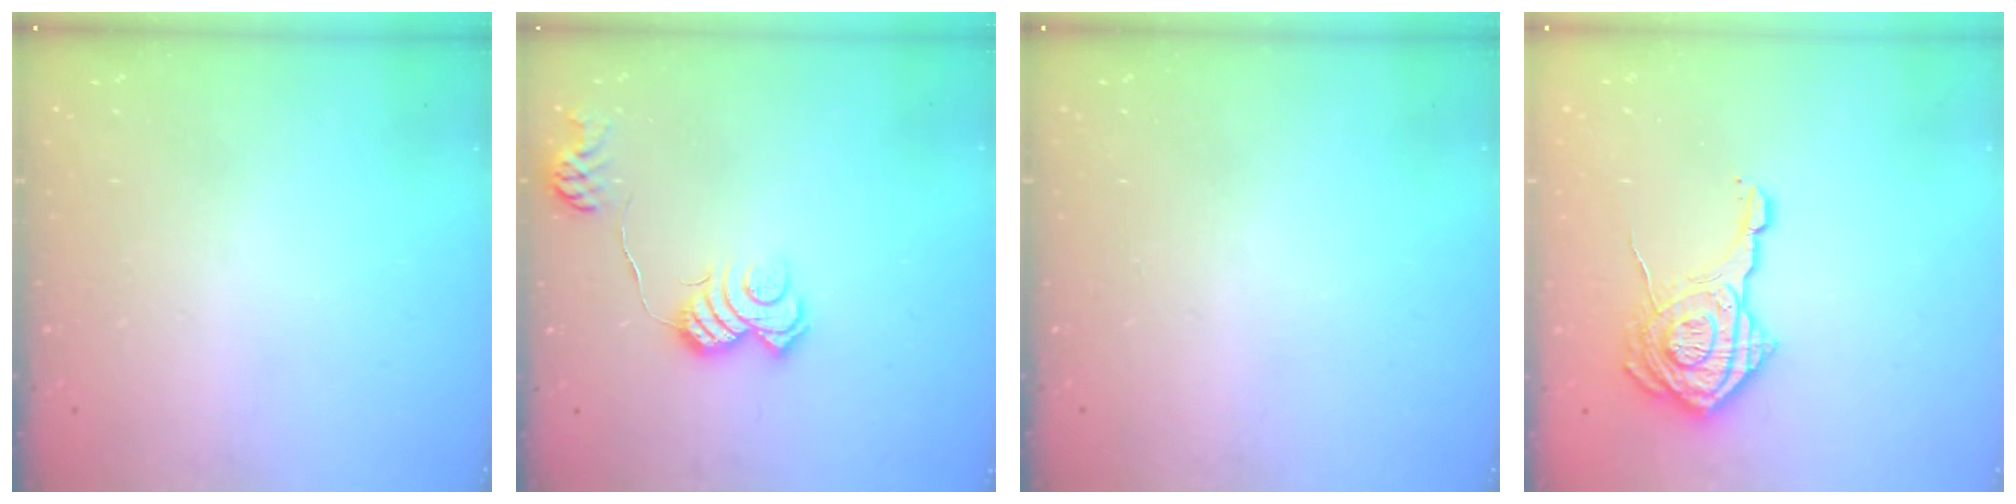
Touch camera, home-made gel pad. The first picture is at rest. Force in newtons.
{"total": 11.1, "press": 11.0, "slide": 1.0}
{"total": 0.0}
{"total": 18.4, "press": 18.3, "slide": 1.1}